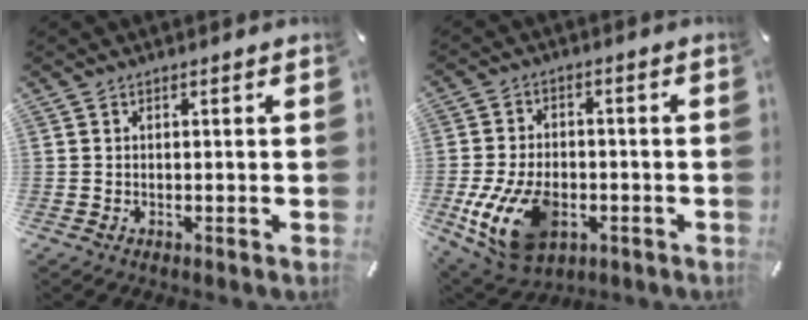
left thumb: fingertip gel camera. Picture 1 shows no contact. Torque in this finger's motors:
{"motor_torque": [1.51, 3.50, 1.46, 0.49, 0.50]}